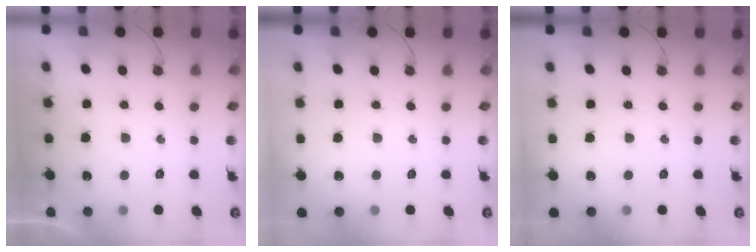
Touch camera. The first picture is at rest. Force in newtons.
{"total": 0.0}
{"total": 0.0}